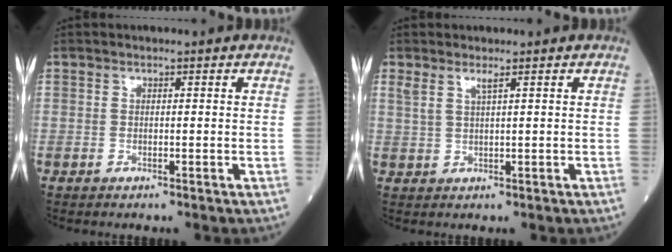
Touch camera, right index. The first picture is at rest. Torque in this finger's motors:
{"motor_torque": [-0.10, -0.05, 0.13, 0.04]}